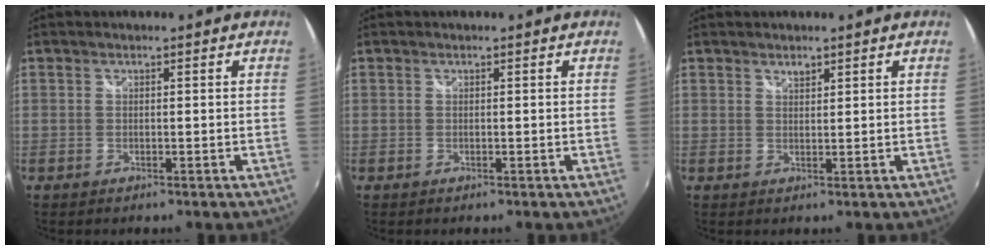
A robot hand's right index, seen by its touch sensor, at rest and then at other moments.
{"total": 0.0}
{"total": 1.3, "force": [1.1, 0.6, 0.5], "torque": [-0.005, 0.001, 0.018]}